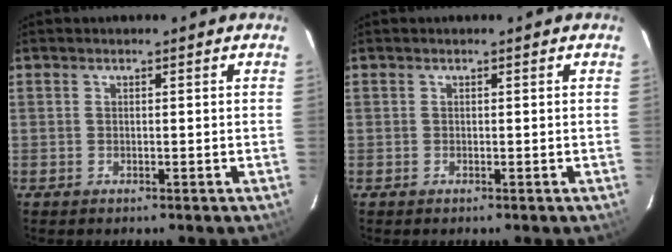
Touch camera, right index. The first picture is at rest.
{"total": 0.0}